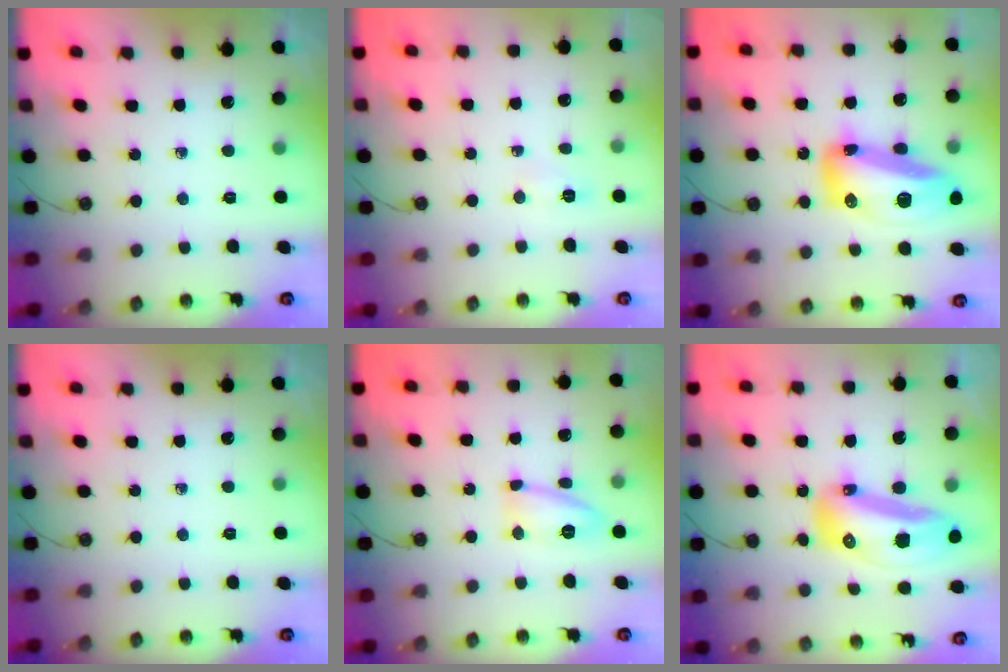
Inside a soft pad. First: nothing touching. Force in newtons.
{"total": 3.1, "press": 2.8, "slide": 1.2}
{"total": 18.3, "press": 18.2, "slide": 1.6}
{"total": 0.0}
{"total": 11.2, "press": 11.1, "slide": 0.9}
{"total": 27.1, "press": 21.3, "slide": 16.7}